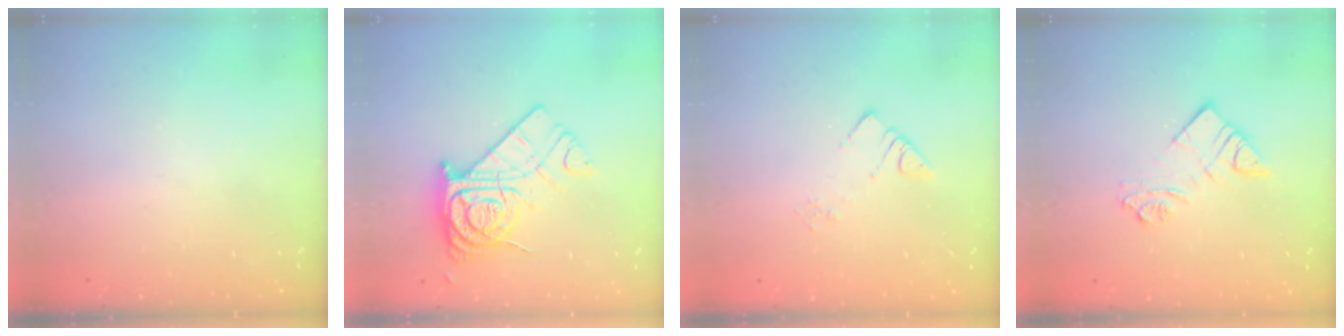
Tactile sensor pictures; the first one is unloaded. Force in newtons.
{"total": 15.3, "press": 15.2, "slide": 1.5}
{"total": 3.3, "press": 3.3, "slide": 0.2}
{"total": 9.8, "press": 9.7, "slide": 0.9}